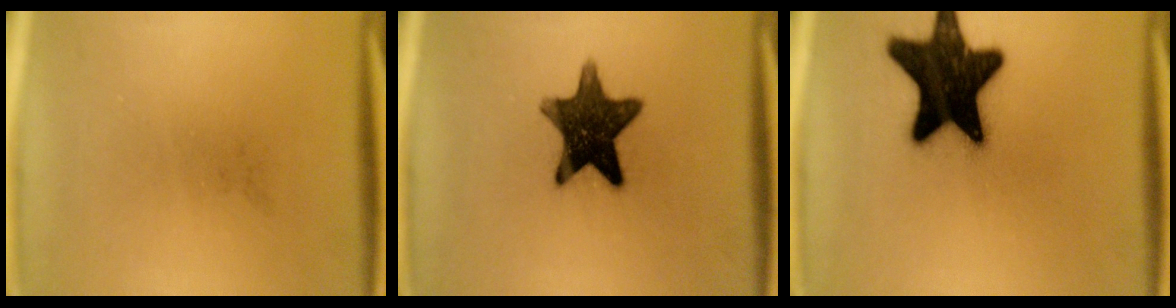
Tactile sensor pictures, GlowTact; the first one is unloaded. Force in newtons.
{"total": 13.5}
{"total": 20.2}